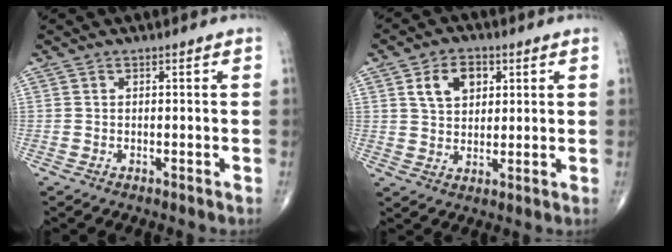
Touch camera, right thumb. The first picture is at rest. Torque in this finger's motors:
{"motor_torque": [0.33, 2.00, 0.42, 0.37, 0.08]}